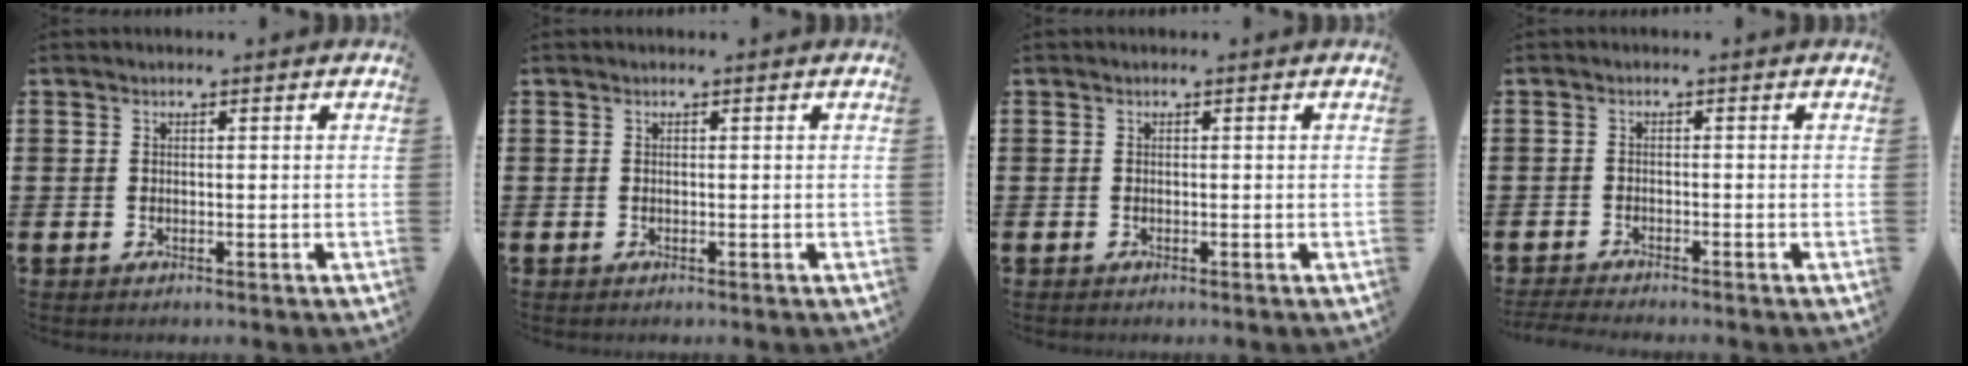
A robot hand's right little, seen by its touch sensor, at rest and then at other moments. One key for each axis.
{"total": 0.0}
{"total": 0.0}
{"total": 1.4, "fx": -1.3, "fy": 0.0, "fz": 0.3, "tx": -0.006, "ty": 0.002, "tz": -0.027}